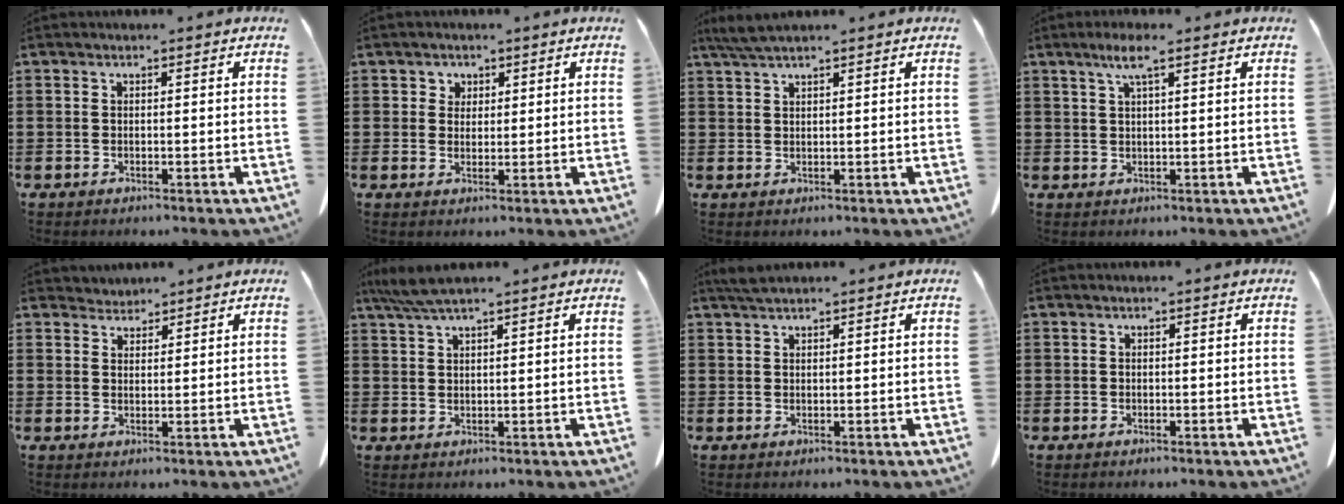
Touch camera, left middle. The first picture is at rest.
{"total": 2.1, "force": [1.3, 1.7, 0.2], "torque": [-0.004, 0.006, 0.021]}
{"total": 2.7, "force": [2.2, 0.1, 1.7], "torque": [-0.038, -0.001, 0.042]}
{"total": 3.7, "force": [2.1, 0.3, 3.0], "torque": [-0.065, 0.002, 0.036]}
{"total": 2.0, "force": [2.0, 0.4, -0.3], "torque": [-0.001, 0.000, 0.038]}
{"total": 4.4, "force": [3.4, 0.3, 2.8], "torque": [-0.062, -0.006, 0.065]}
{"total": 1.9, "force": [1.6, 0.2, 1.0], "torque": [-0.024, -0.001, 0.030]}
{"total": 0.0}